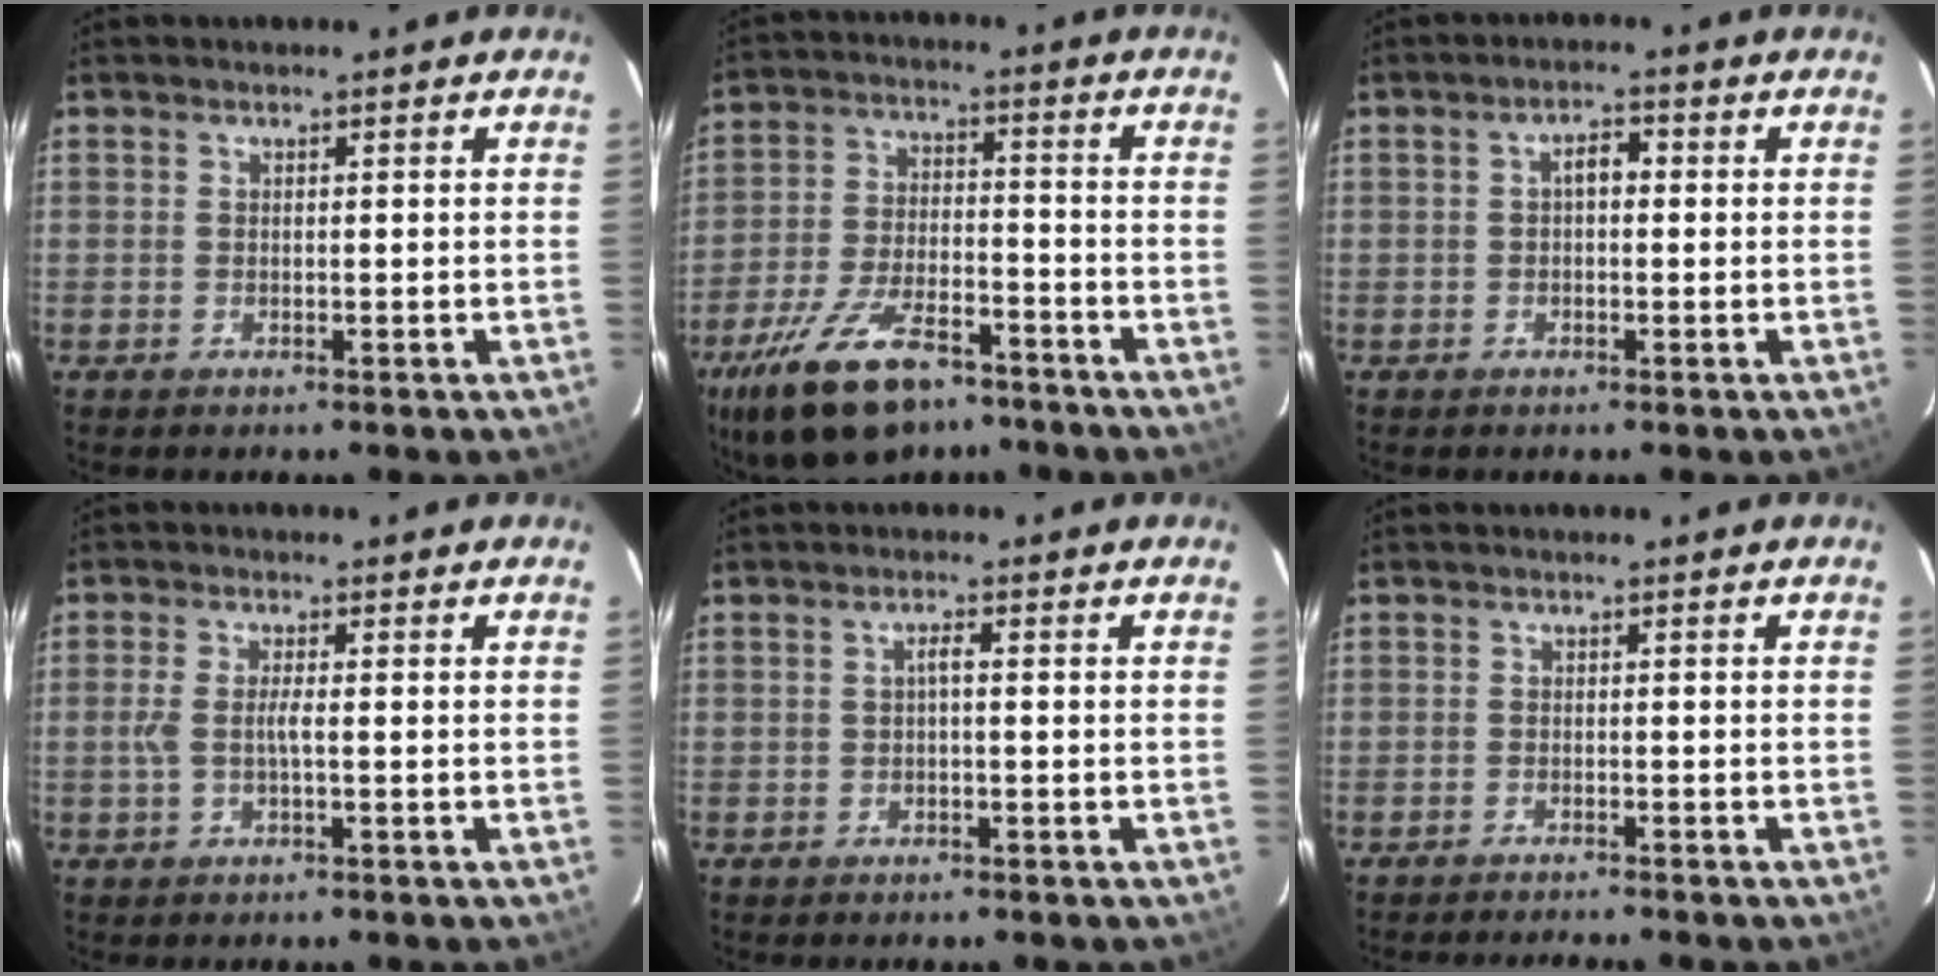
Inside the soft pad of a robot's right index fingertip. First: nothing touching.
{"total": 17.3, "force": [-12.0, 7.4, 10.0], "torque": [-0.210, -0.022, -0.204]}
{"total": 2.6, "force": [0.1, 1.5, 2.2], "torque": [-0.037, 0.012, 0.000]}
{"total": 3.1, "force": [-0.5, 0.4, 3.0], "torque": [-0.062, 0.003, -0.009]}
{"total": 1.2, "force": [-0.3, 0.1, 1.2], "torque": [-0.022, 0.007, -0.005]}
{"total": 4.8, "force": [-4.6, -0.2, 1.5], "torque": [-0.042, -0.007, -0.072]}